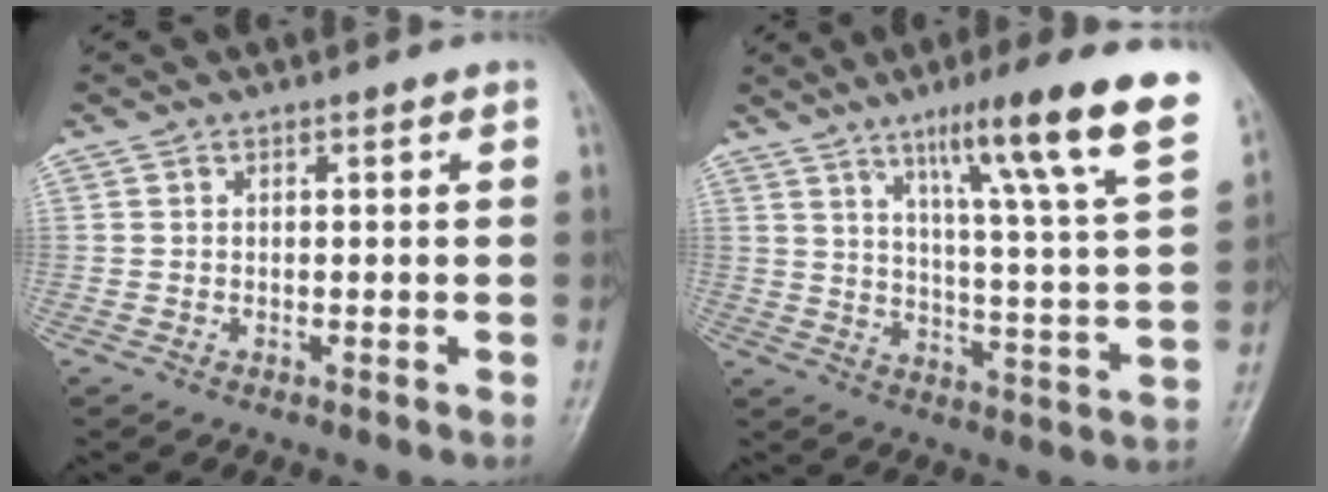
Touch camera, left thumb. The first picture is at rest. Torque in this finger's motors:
{"motor_torque": [0.41, 0.27, 1.52, -1.25, 0.13]}